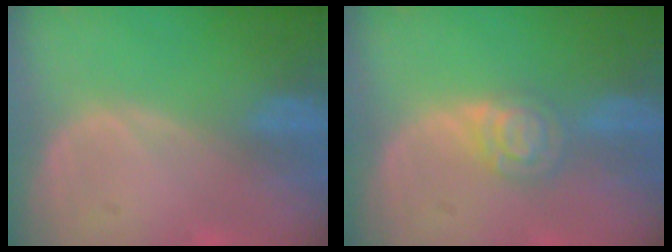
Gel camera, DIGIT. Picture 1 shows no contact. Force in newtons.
{"total": 4.7, "press": 4.2, "slide": 2.1}